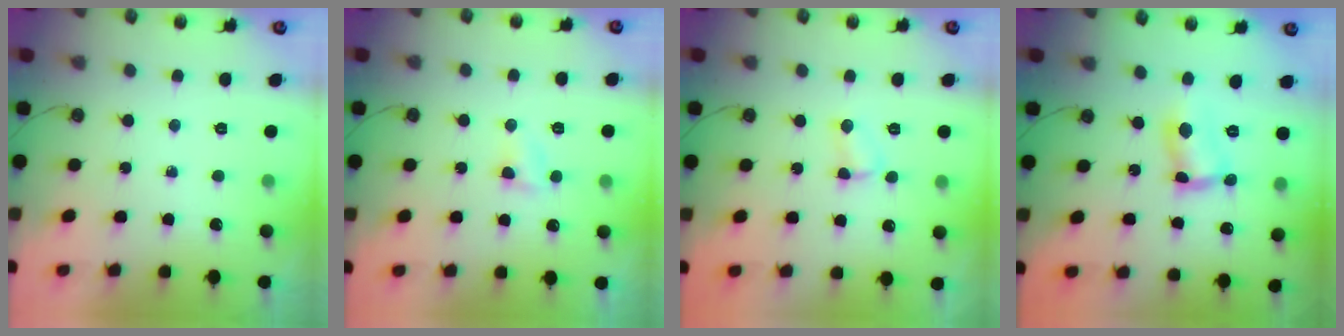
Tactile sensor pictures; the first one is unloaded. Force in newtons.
{"total": 3.8, "press": 3.7, "slide": 0.5}
{"total": 4.9, "press": 4.9, "slide": 0.5}
{"total": 6.3, "press": 6.3, "slide": 0.5}